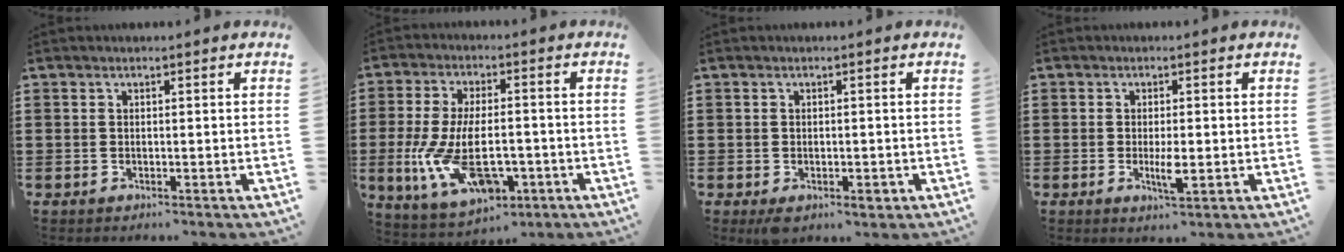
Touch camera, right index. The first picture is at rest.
{"total": 12.0, "force": [-2.9, 5.8, 10.1], "torque": [-0.222, -0.003, -0.050]}
{"total": 1.8, "force": [-0.8, 1.0, 1.2], "torque": [-0.030, -0.002, -0.016]}
{"total": 3.5, "force": [-0.7, 0.9, 3.4], "torque": [-0.064, -0.002, -0.015]}